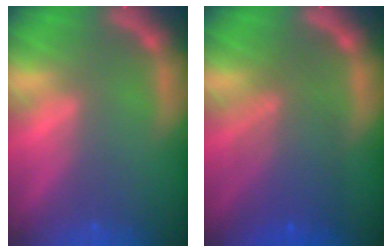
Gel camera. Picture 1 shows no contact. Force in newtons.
{"total": 6.6}